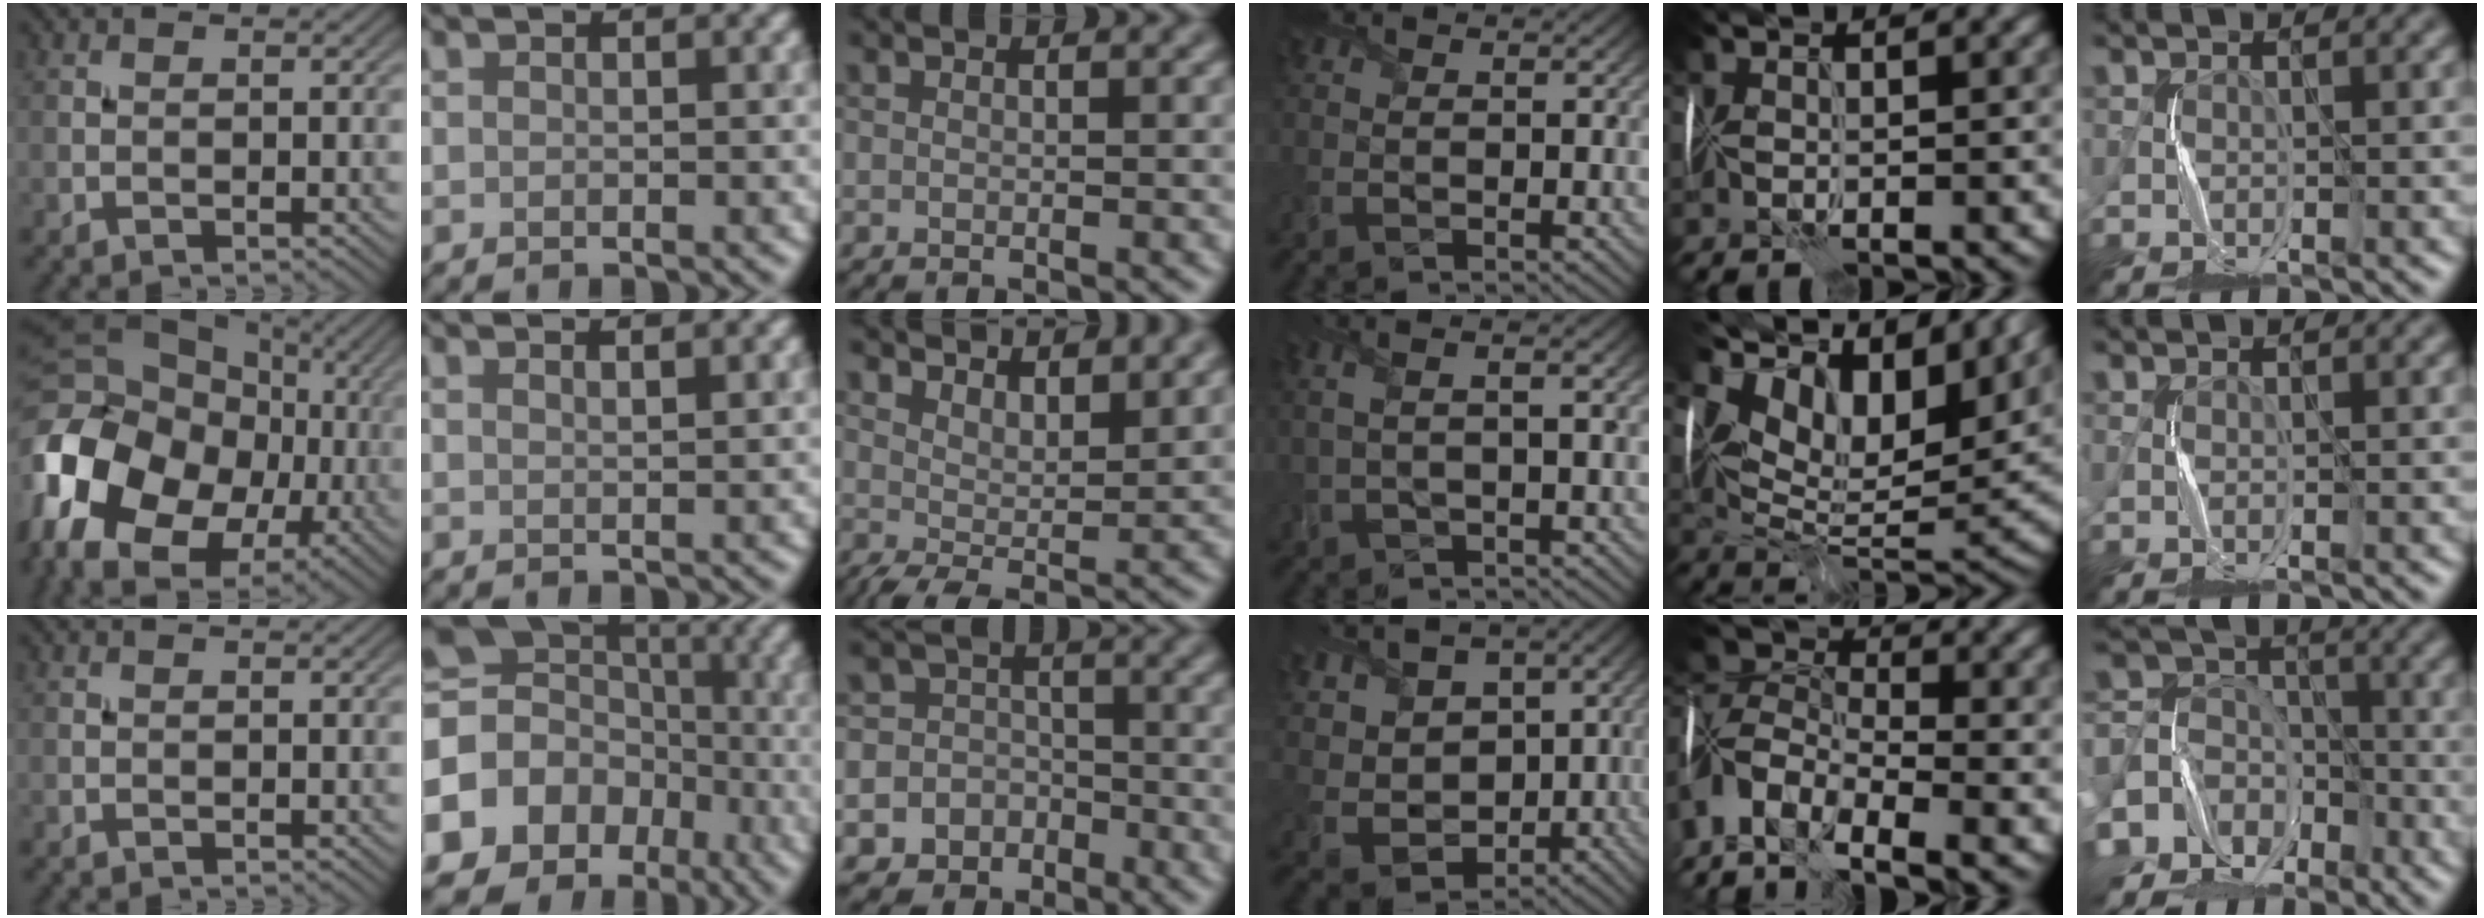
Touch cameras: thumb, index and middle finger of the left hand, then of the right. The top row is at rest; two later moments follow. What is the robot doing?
{"motion": "fold", "object": "memory foam"}